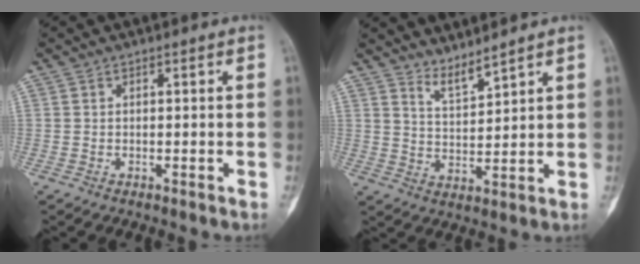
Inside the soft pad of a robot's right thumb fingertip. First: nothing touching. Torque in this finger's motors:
{"motor_torque": [-0.38, 0.31, 0.51, 0.11, -0.11]}